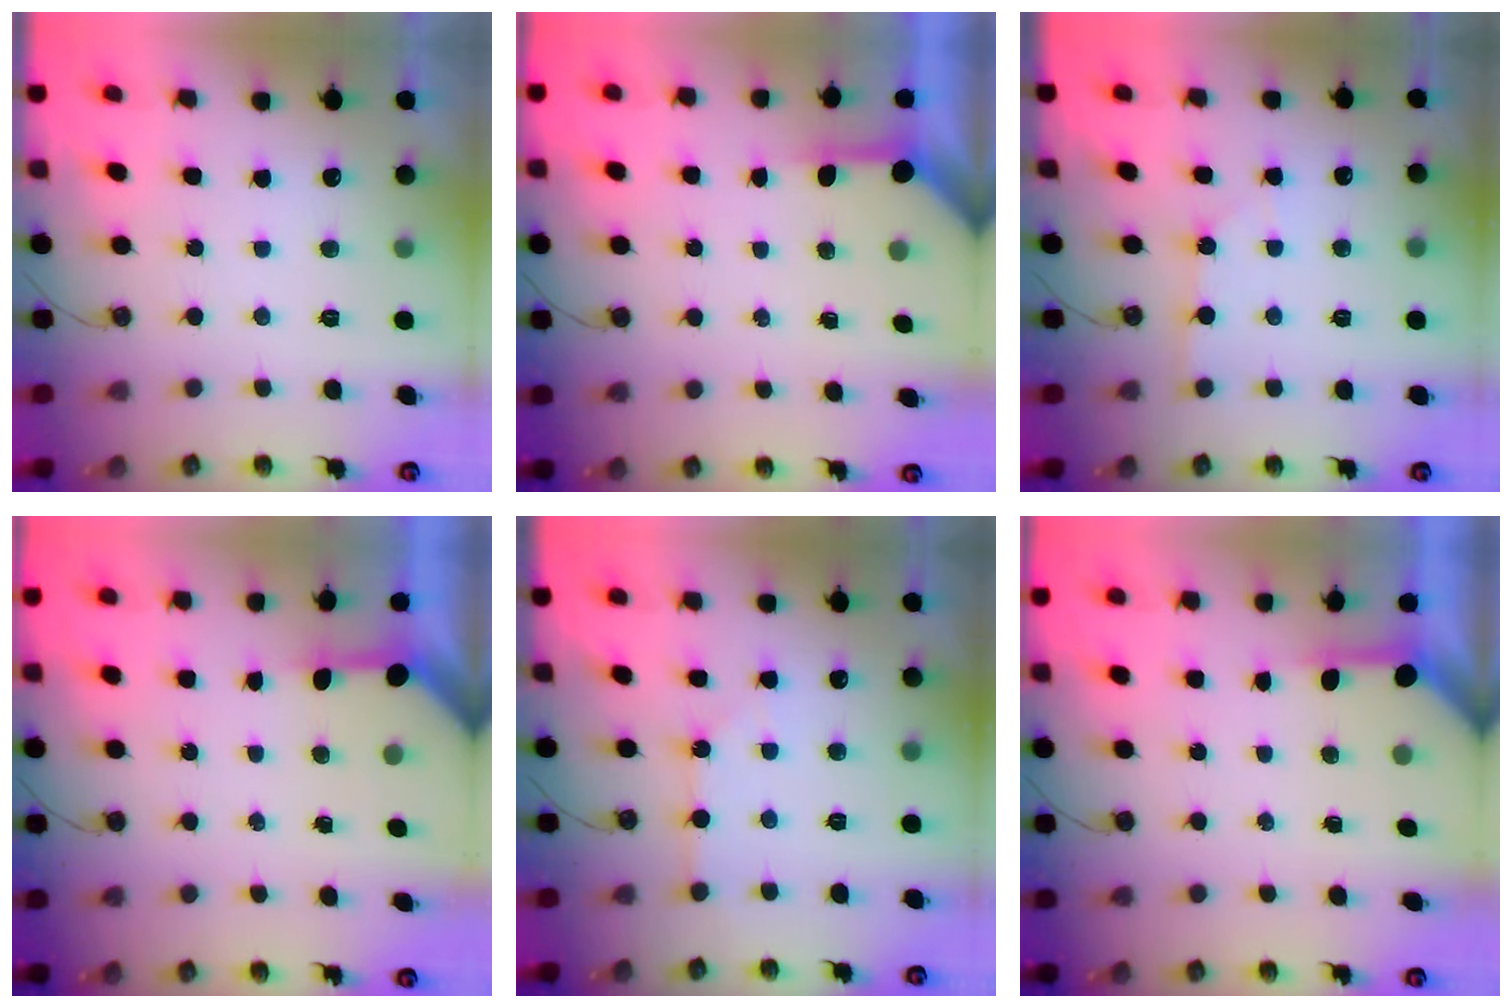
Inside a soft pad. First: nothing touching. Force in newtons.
{"total": 3.5, "press": 3.5, "slide": 0.5}
{"total": 1.6, "press": 1.6, "slide": 0.3}
{"total": 3.4, "press": 3.4, "slide": 0.4}
{"total": 1.9, "press": 1.8, "slide": 0.4}
{"total": 3.4, "press": 3.3, "slide": 0.4}